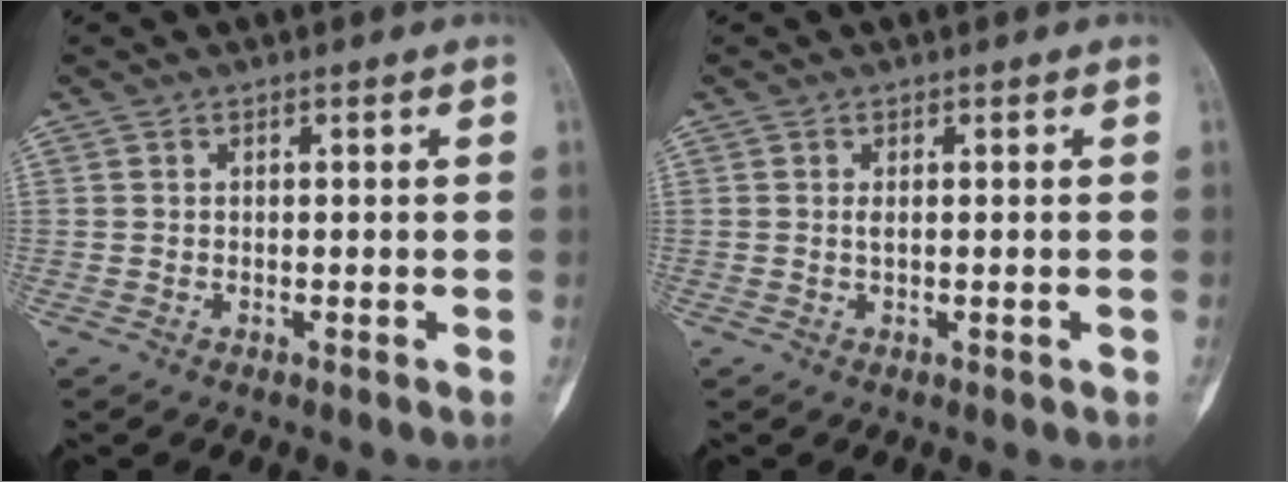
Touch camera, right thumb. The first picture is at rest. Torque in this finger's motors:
{"motor_torque": [0.34, 0.46, 0.39, -0.15, 0.16]}